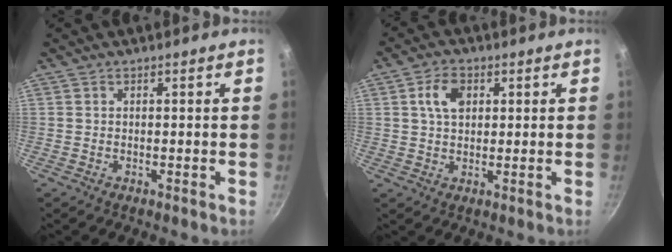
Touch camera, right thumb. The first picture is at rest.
{"total": 5.6, "force": [1.6, 3.7, 3.9], "torque": [-0.056, 0.005, 0.025]}